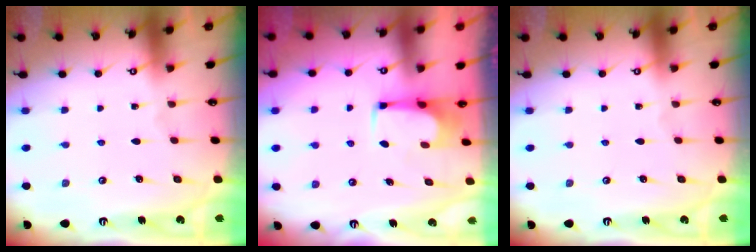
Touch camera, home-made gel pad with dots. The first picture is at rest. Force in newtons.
{"total": 3.6, "press": 3.6, "slide": 0.2}
{"total": 0.0}